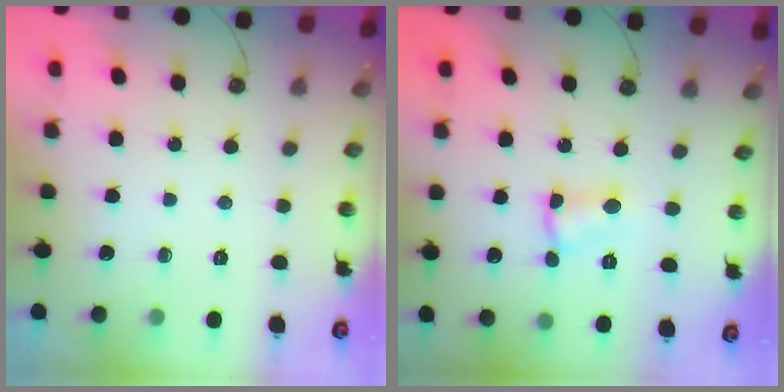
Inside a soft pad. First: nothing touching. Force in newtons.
{"total": 2.6, "press": 2.6, "slide": 0.2}